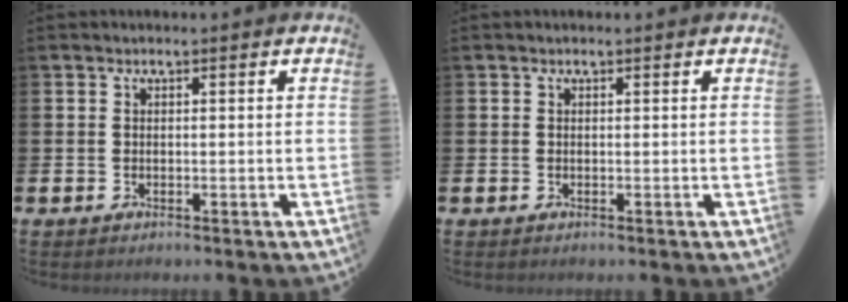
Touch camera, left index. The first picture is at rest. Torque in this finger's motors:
{"motor_torque": [0.47, -0.42, 0.04, 0.03]}